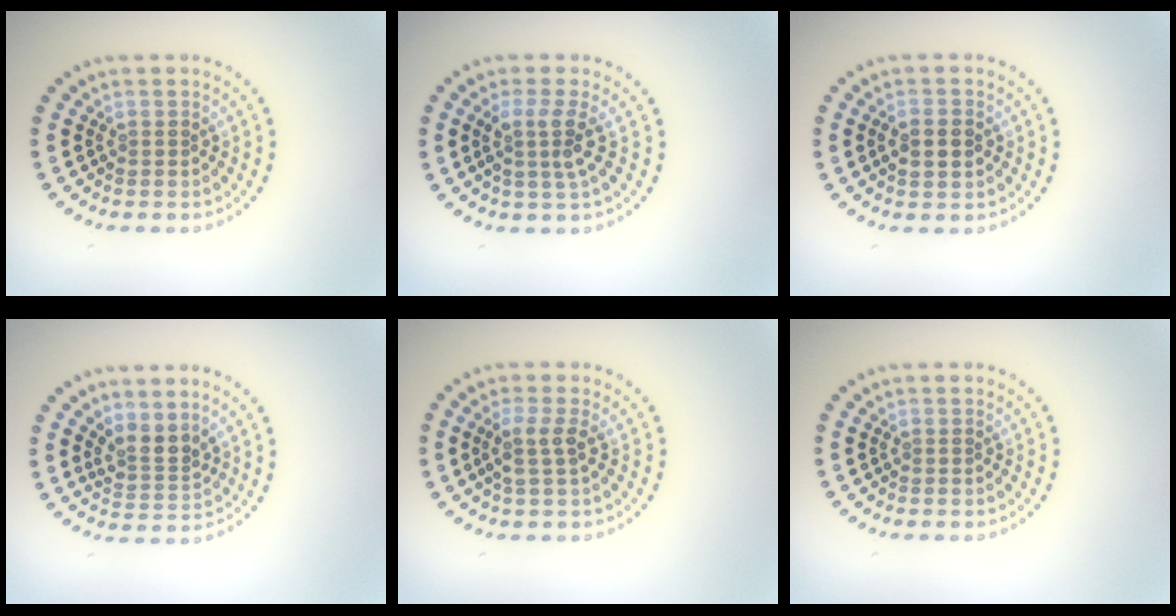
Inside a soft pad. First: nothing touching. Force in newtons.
{"total": 2.7, "press": 2.0, "slide": 1.8}
{"total": 2.3, "press": 2.3, "slide": 0.2}
{"total": 2.5, "press": 1.9, "slide": 1.7}
{"total": 2.1, "press": 1.7, "slide": 1.2}
{"total": 0.0}